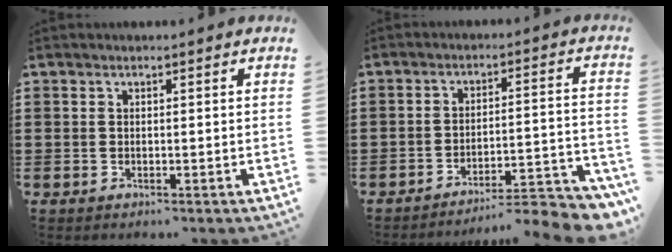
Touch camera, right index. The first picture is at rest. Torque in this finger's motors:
{"motor_torque": [2.06, 0.08, 0.31, 0.04]}